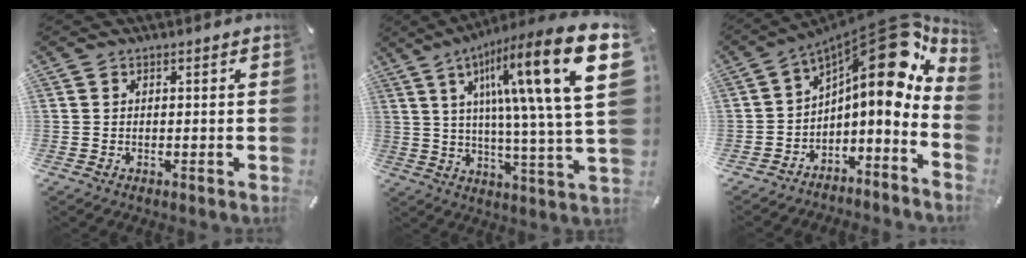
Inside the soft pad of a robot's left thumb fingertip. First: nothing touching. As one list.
[{"total": 26.5, "force": [10.3, 3.6, 24.2], "torque": [-0.383, -0.066, 0.150]}, {"total": 19.1, "force": [9.3, 8.4, 14.5], "torque": [-0.191, -0.082, 0.156]}]